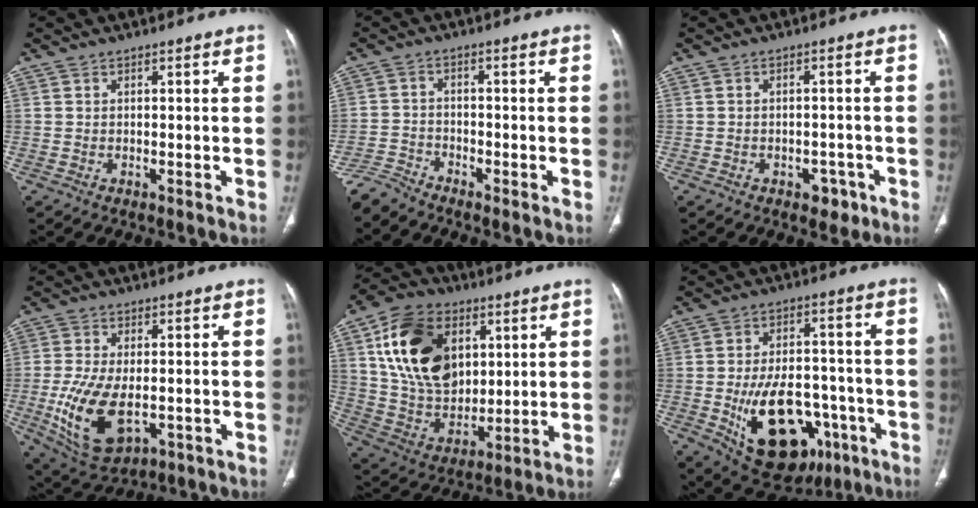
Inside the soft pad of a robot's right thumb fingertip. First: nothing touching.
{"total": 3.7, "force": [-3.7, 0.2, -0.3], "torque": [0.000, 0.002, -0.081]}
{"total": 3.6, "force": [-1.9, 2.4, 1.8], "torque": [-0.007, 0.012, -0.020]}
{"total": 13.6, "force": [-3.0, 7.3, 11.1], "torque": [-0.219, -0.010, -0.036]}
{"total": 21.2, "force": [6.7, 14.7, 13.7], "torque": [-0.225, -0.018, 0.129]}
{"total": 21.5, "force": [-8.0, 12.8, 15.4], "torque": [-0.222, 0.029, -0.098]}